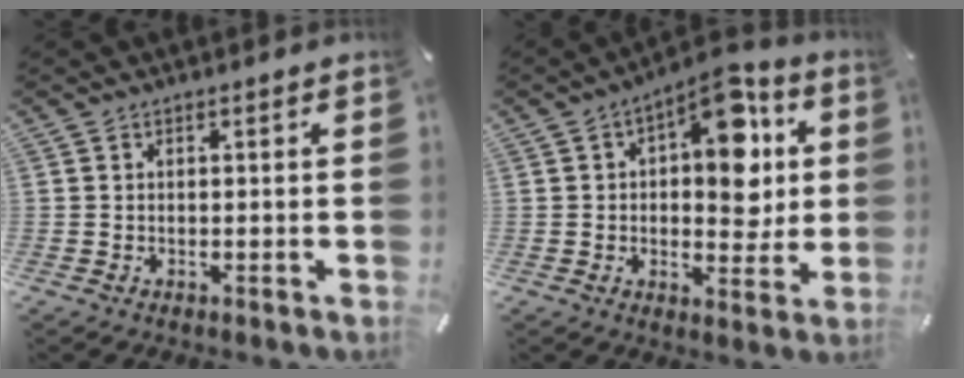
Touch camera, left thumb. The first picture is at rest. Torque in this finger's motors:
{"motor_torque": [0.48, 0.39, 0.58, 0.37, 0.13]}